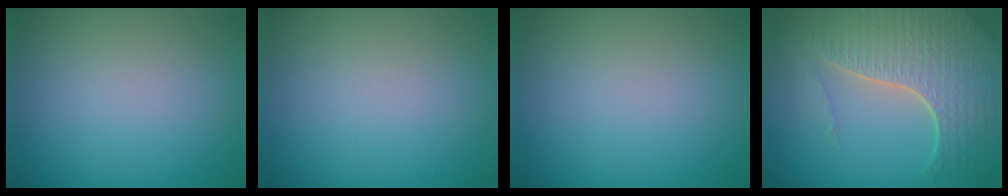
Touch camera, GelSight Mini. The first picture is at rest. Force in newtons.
{"total": 0.0}
{"total": 0.0}
{"total": 7.1, "press": 5.1, "slide": 5.0}